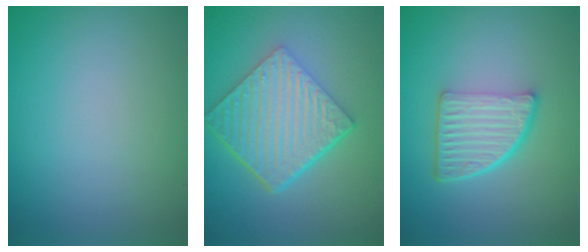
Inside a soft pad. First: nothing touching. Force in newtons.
{"total": 7.0, "press": 4.7, "slide": 5.2}
{"total": 5.2, "press": 3.6, "slide": 3.7}